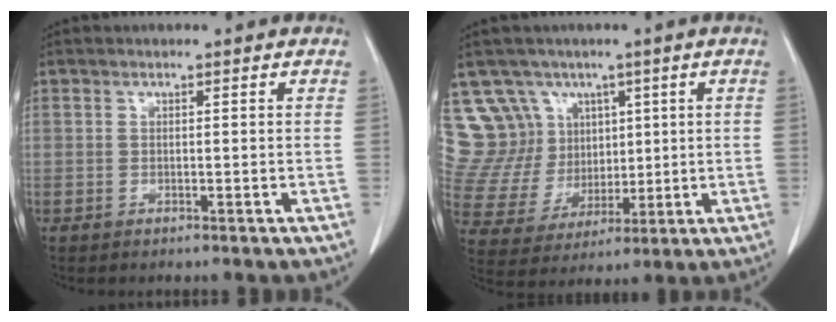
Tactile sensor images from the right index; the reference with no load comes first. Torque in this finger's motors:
{"motor_torque": [-0.74, 0.78, -0.42, -0.05]}